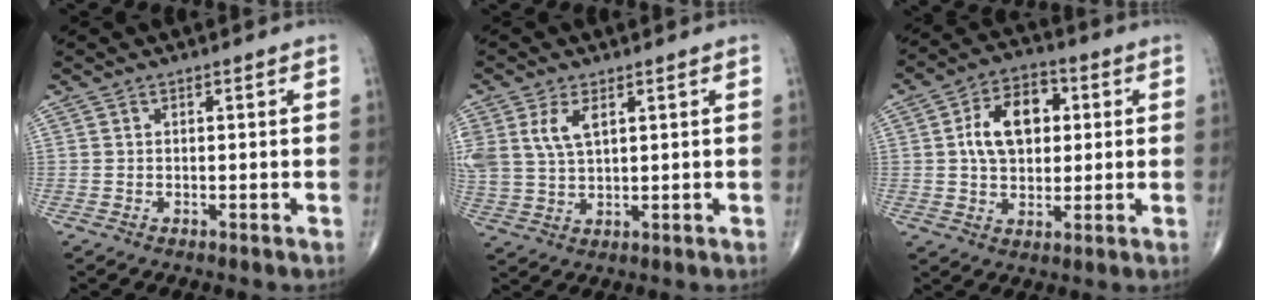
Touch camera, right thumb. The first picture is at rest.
{"total": 7.6, "force": [3.0, 4.0, 5.7], "torque": [-0.126, -0.001, 0.068]}
{"total": 11.9, "force": [2.1, 7.8, 8.8], "torque": [-0.125, 0.012, 0.029]}